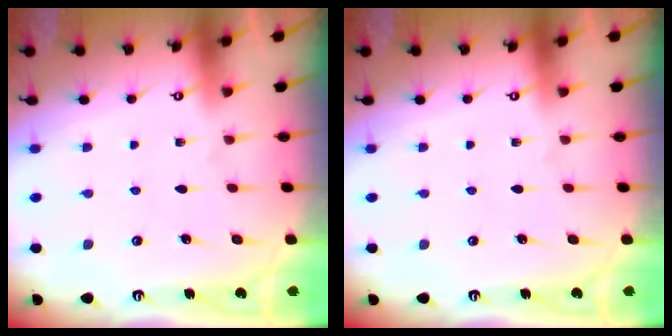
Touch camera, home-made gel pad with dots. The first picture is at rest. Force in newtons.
{"total": 0.0}